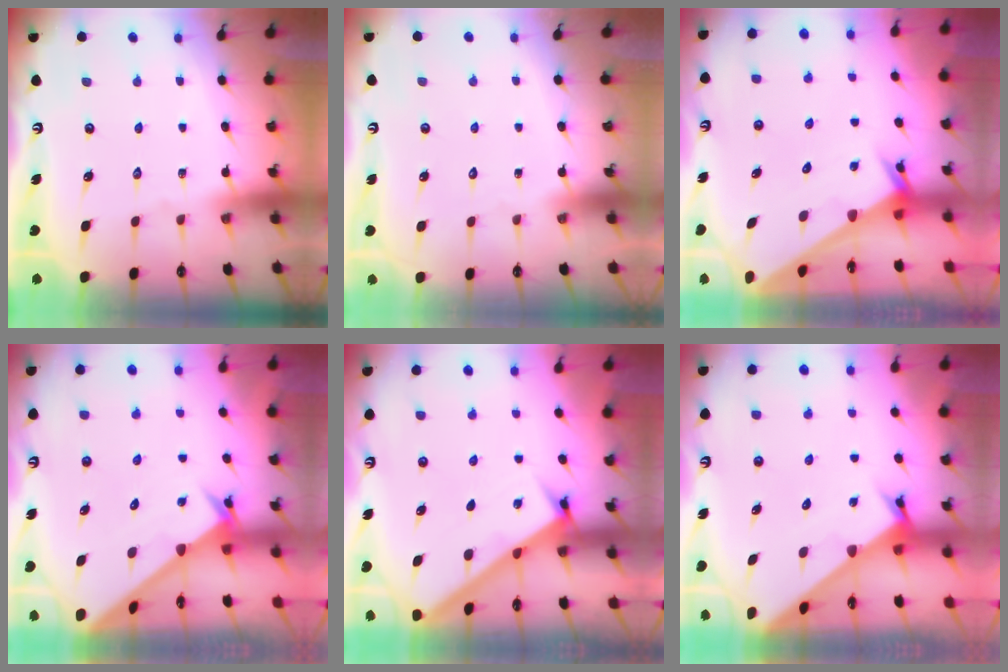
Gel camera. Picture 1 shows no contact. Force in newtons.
{"total": 1.6, "press": 1.6, "slide": 0.1}
{"total": 2.0, "press": 2.0, "slide": 0.2}
{"total": 2.6, "press": 2.6, "slide": 0.2}
{"total": 3.2, "press": 3.2, "slide": 0.2}
{"total": 2.2, "press": 2.2, "slide": 0.1}